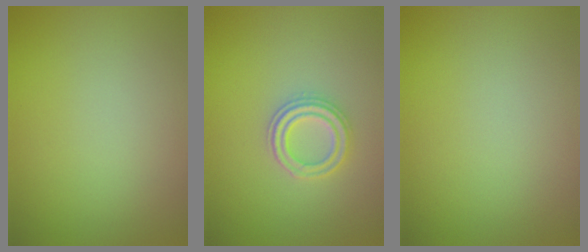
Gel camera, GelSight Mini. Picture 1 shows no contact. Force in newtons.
{"total": 2.5, "press": 2.4, "slide": 0.7}
{"total": 0.0}